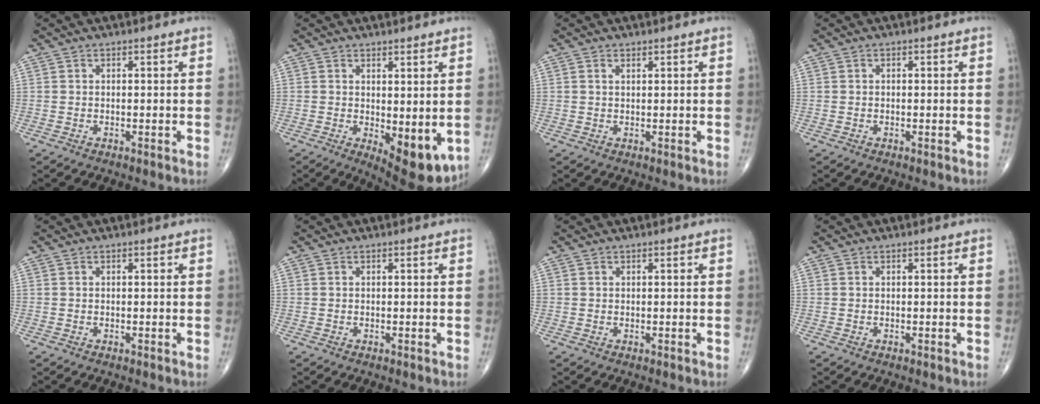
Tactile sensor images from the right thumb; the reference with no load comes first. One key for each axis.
{"total": 9.2, "fx": -1.2, "fy": 3.8, "fz": 8.2, "tx": -0.096, "ty": -0.023, "tz": -0.002}
{"total": 0.9, "fx": 0.6, "fy": 0.4, "fz": 0.6, "tx": -0.011, "ty": -0.001, "tz": 0.010}
{"total": 0.0}
{"total": 0.0}
{"total": 0.0}
{"total": 0.0}
{"total": 0.0}